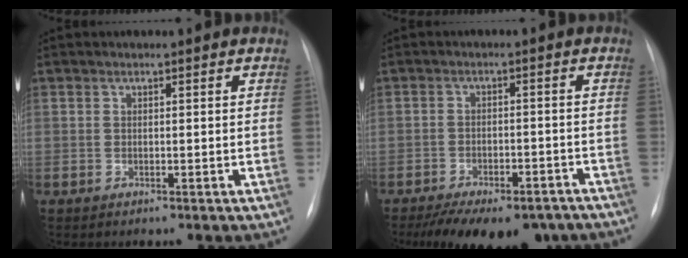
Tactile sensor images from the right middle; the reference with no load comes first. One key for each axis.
{"total": 16.6, "fx": -13.0, "fy": 6.8, "fz": 7.9, "tx": -0.135, "ty": -0.006, "tz": -0.170}